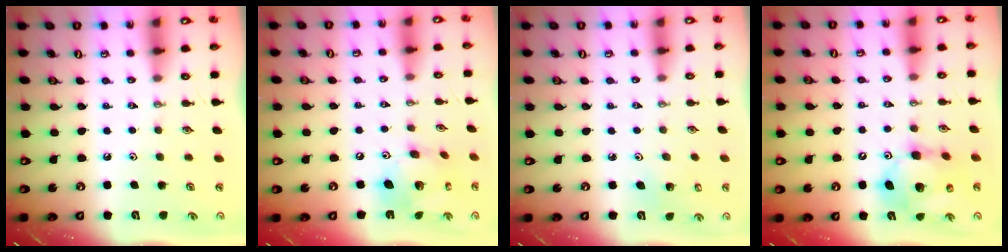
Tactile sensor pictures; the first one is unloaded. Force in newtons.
{"total": 15.4, "press": 15.3, "slide": 1.6}
{"total": 3.0, "press": 2.9, "slide": 0.5}
{"total": 14.1, "press": 13.9, "slide": 2.5}